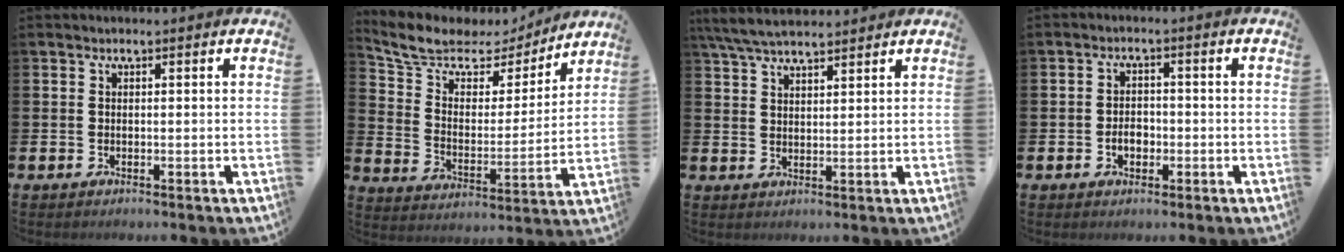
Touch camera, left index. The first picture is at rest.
{"total": 8.2, "force": [6.9, 3.9, 2.0], "torque": [-0.089, -0.041, 0.123]}
{"total": 5.4, "force": [5.0, 1.0, 1.9], "torque": [-0.054, -0.013, 0.093]}
{"total": 2.7, "force": [-1.0, 1.9, 1.6], "torque": [-0.023, 0.000, -0.023]}